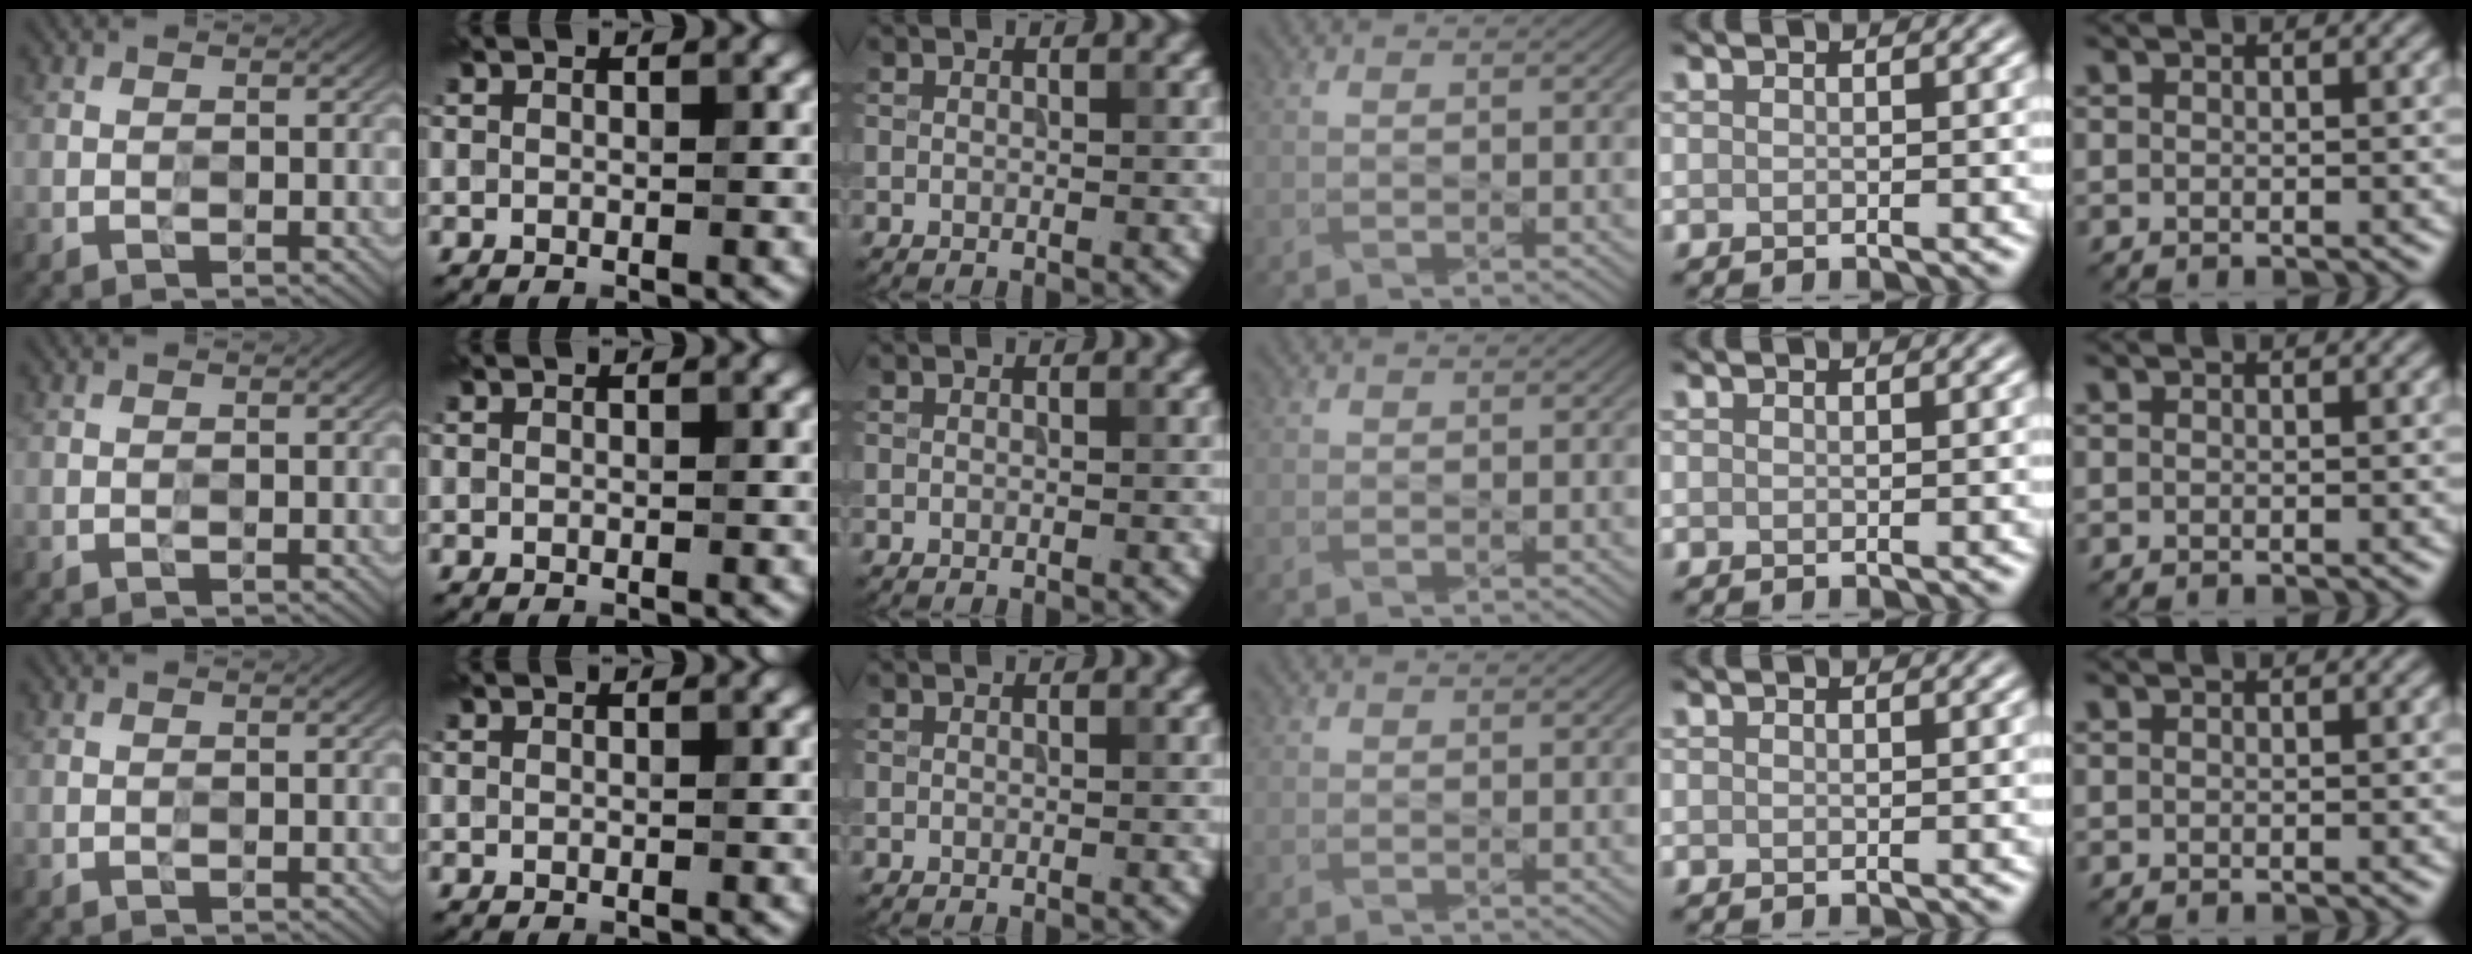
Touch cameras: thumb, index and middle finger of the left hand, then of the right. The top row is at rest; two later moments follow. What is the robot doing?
{"motion": "press", "object": "grip strengthener"}